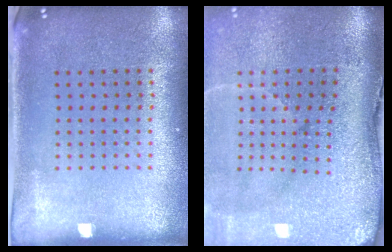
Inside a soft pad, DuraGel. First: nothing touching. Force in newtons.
{"total": 4.8, "press": 3.8, "slide": 3.0}